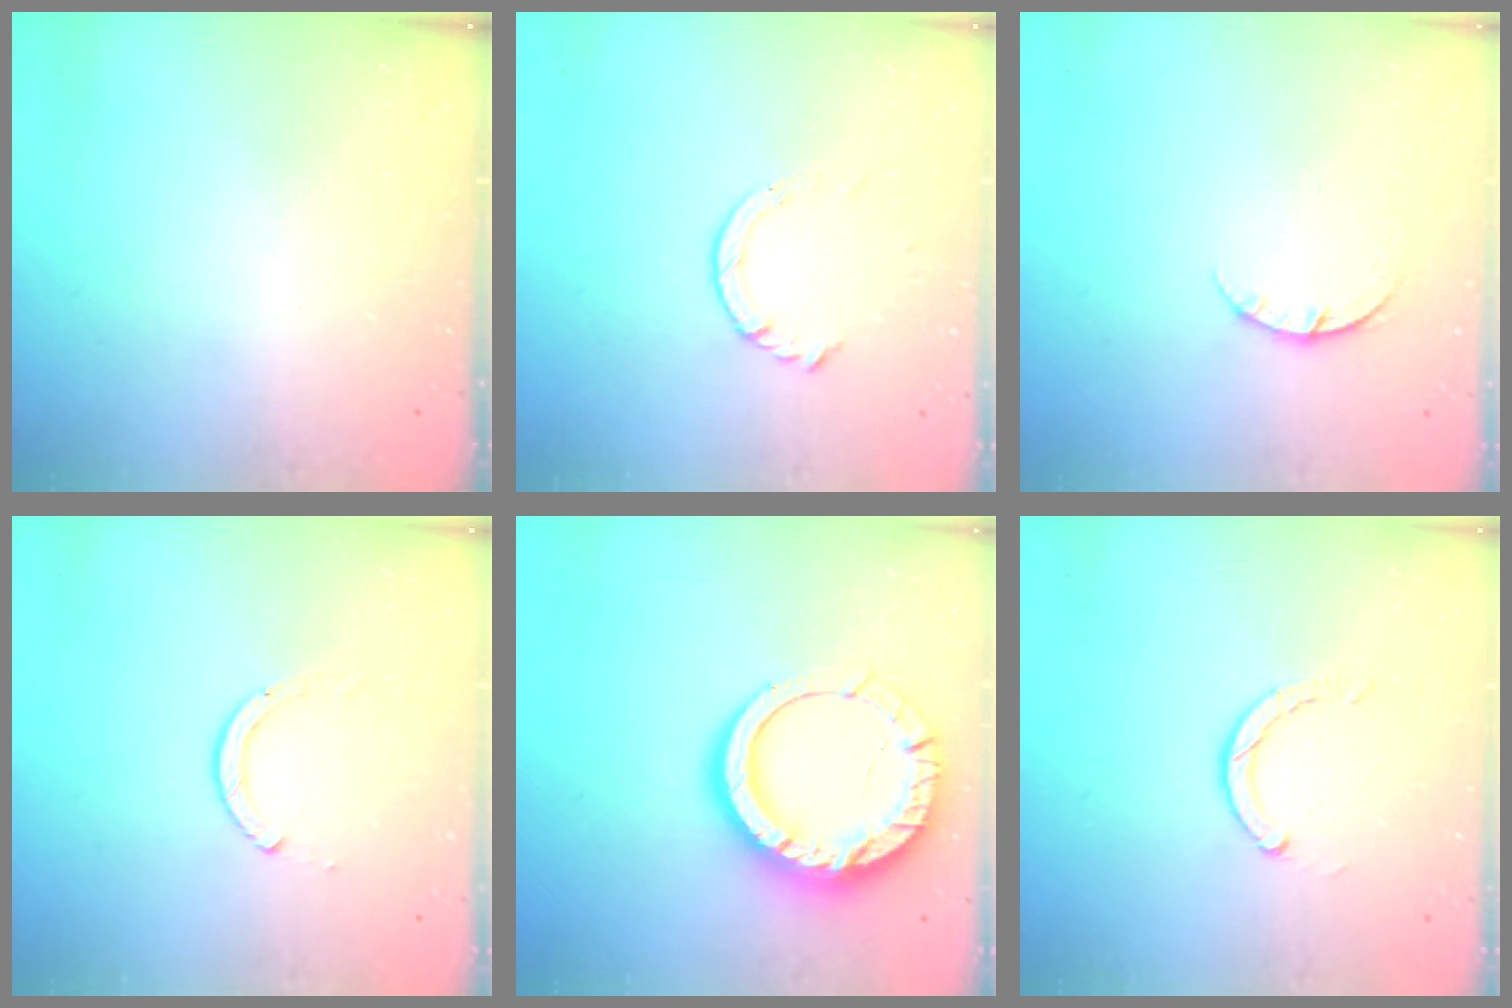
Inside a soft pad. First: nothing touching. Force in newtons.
{"total": 3.5, "press": 3.5, "slide": 0.4}
{"total": 3.6, "press": 3.6, "slide": 0.5}
{"total": 2.6, "press": 2.6, "slide": 0.3}
{"total": 16.9, "press": 16.8, "slide": 1.5}
{"total": 4.1, "press": 4.1, "slide": 0.4}